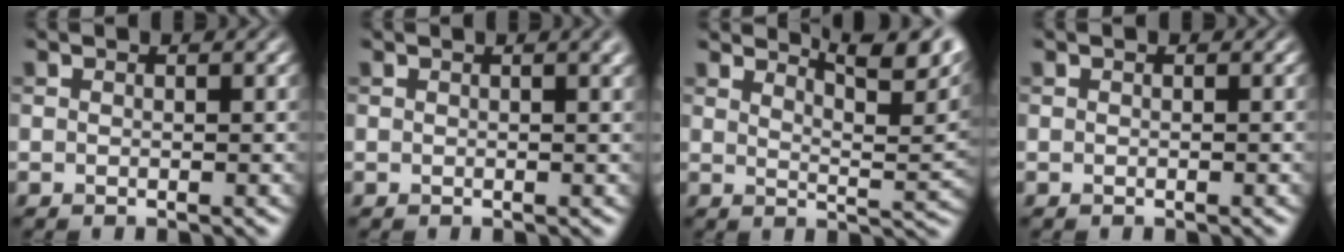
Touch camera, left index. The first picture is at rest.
{"total": 2.2, "force": [1.2, 0.5, 1.8], "torque": [-0.012, 0.005, 0.015]}
{"total": 7.3, "force": [5.4, 1.5, 4.6], "torque": [-0.060, 0.010, 0.077]}
{"total": 0.0}